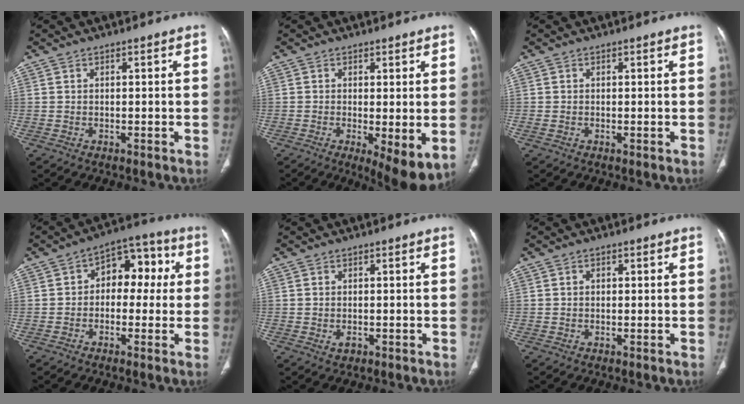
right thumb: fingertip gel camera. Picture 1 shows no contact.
{"total": 7.6, "force": [-1.4, 2.3, 7.1], "torque": [-0.112, -0.026, -0.020]}
{"total": 0.8, "force": [-0.1, 0.4, 0.6], "torque": [-0.016, -0.003, -0.002]}
{"total": 10.1, "force": [1.0, 6.9, 7.3], "torque": [-0.053, 0.036, 0.002]}
{"total": 1.4, "force": [-0.4, 1.0, 0.9], "torque": [-0.015, 0.002, -0.004]}
{"total": 0.9, "force": [0.2, 0.7, 0.5], "torque": [-0.005, 0.002, 0.002]}